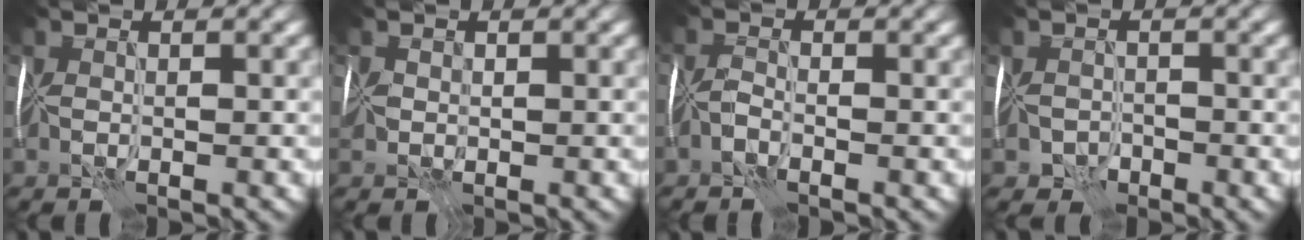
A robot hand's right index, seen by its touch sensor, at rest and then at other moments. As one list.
[{"total": 2.0, "force": [-0.1, 1.6, 1.2], "torque": [-0.029, 0.001, -0.003]}, {"total": 1.1, "force": [-0.9, 0.2, 0.5], "torque": [-0.014, 0.005, -0.023]}, {"total": 2.1, "force": [-1.4, 1.4, 0.8], "torque": [-0.015, 0.002, -0.025]}]